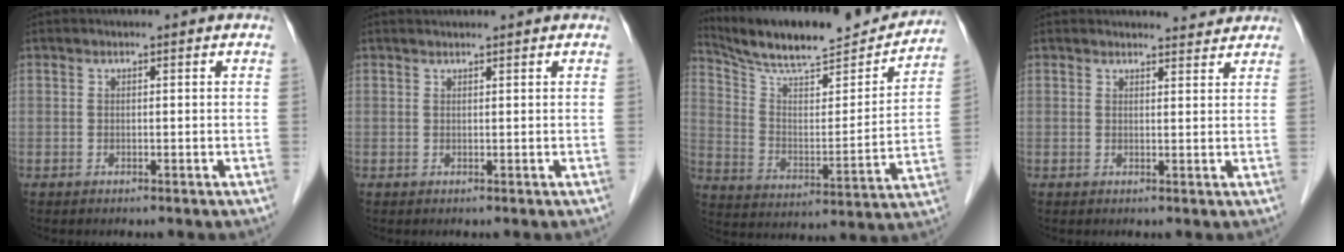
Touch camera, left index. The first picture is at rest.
{"total": 2.0, "force": [1.9, 0.0, 0.6], "torque": [-0.008, 0.020, 0.032]}
{"total": 21.4, "force": [19.9, 3.0, 7.4], "torque": [-0.129, -0.019, 0.298]}
{"total": 3.4, "force": [3.3, 0.5, 0.1], "torque": [-0.006, 0.001, 0.036]}